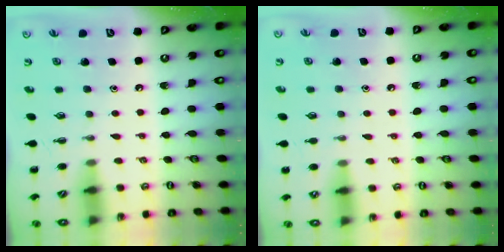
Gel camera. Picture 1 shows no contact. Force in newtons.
{"total": 5.2, "press": 4.9, "slide": 1.8}